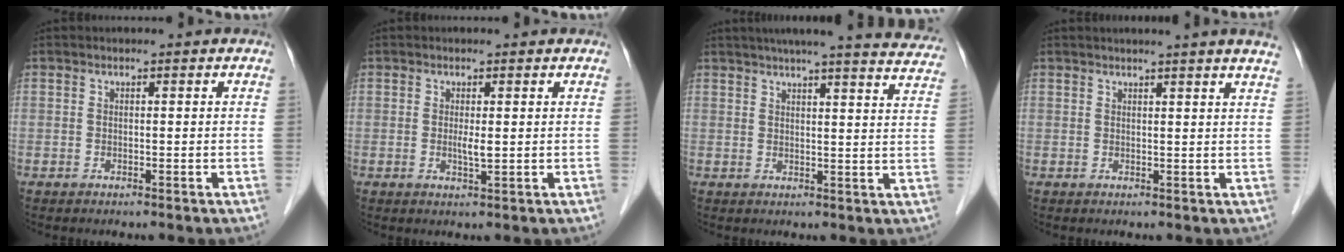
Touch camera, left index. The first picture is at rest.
{"total": 1.7, "force": [0.1, 0.2, 1.6], "torque": [-0.034, -0.004, 0.003]}
{"total": 22.2, "force": [20.2, 0.9, 9.1], "torque": [-0.127, -0.034, 0.231]}
{"total": 7.3, "force": [6.5, -1.0, 3.3], "torque": [-0.037, 0.005, 0.057]}